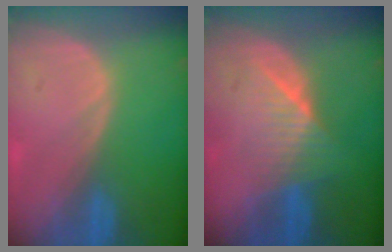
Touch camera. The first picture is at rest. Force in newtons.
{"total": 6.2, "press": 5.8, "slide": 2.1}